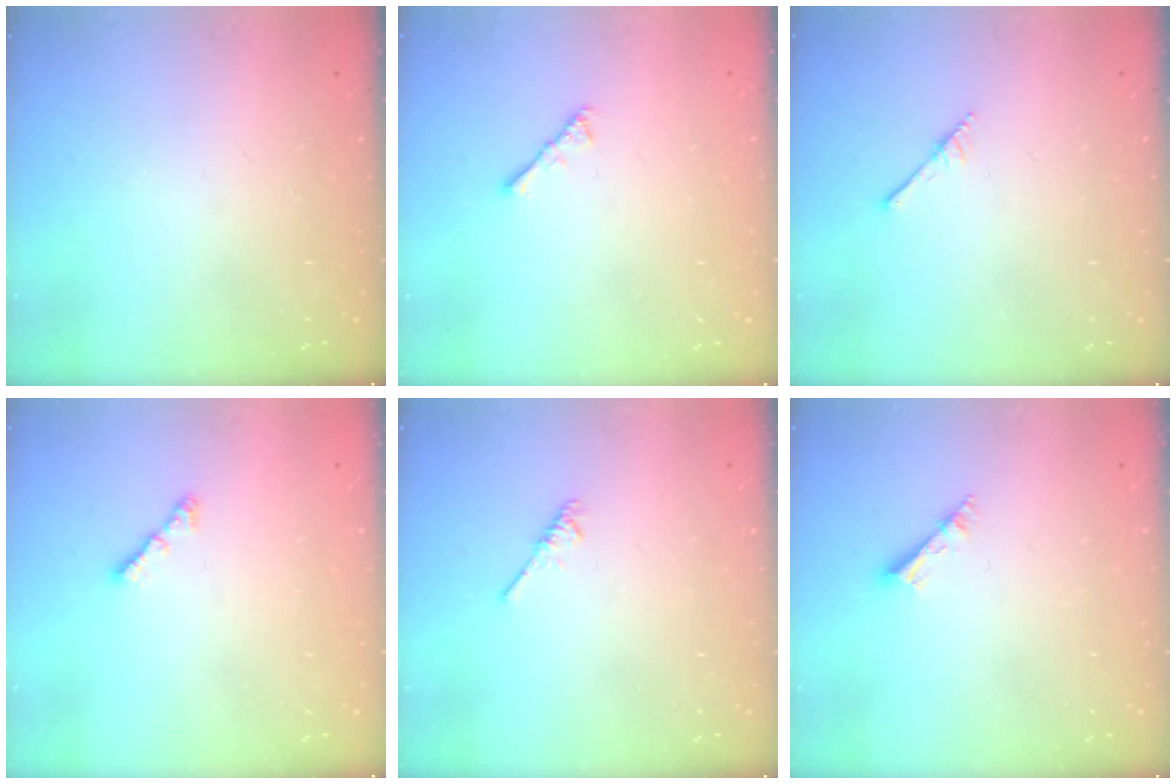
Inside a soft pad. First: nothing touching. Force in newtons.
{"total": 2.7, "press": 2.7, "slide": 0.6}
{"total": 1.6, "press": 1.6, "slide": 0.2}
{"total": 2.7, "press": 2.7, "slide": 0.6}
{"total": 1.9, "press": 1.9, "slide": 0.4}
{"total": 3.0, "press": 3.0, "slide": 0.4}